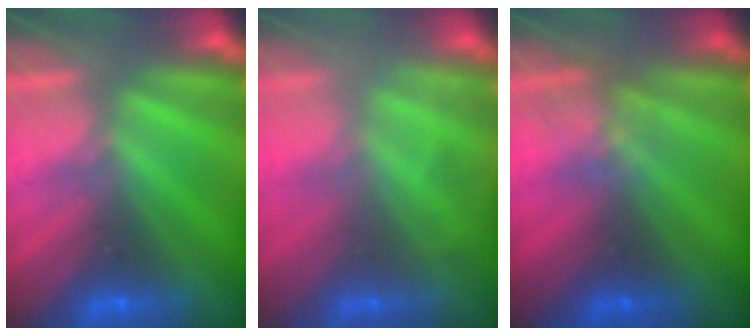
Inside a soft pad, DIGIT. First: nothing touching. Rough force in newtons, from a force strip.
{"total": 2.4}
{"total": 2.7}